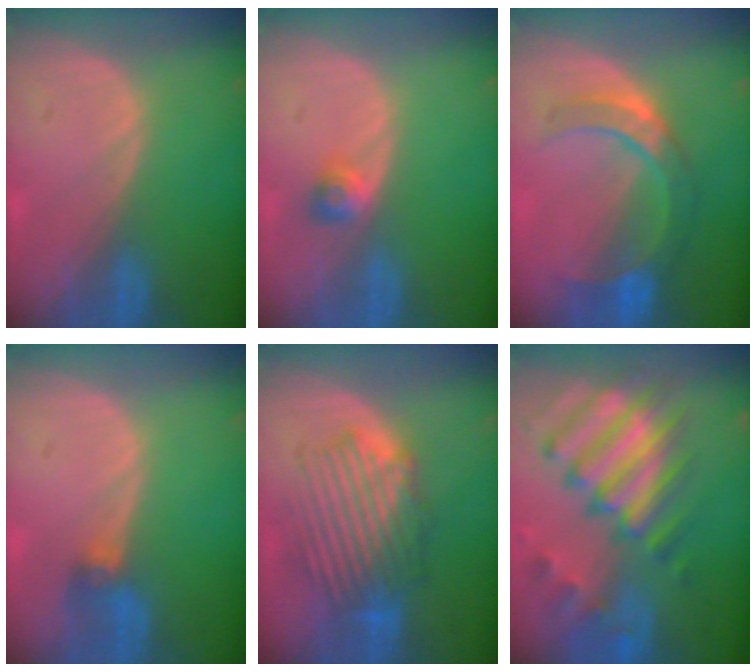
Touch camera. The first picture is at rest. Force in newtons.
{"total": 2.6, "press": 2.3, "slide": 1.2}
{"total": 7.0, "press": 6.9, "slide": 1.0}
{"total": 2.8, "press": 2.6, "slide": 1.1}
{"total": 8.7, "press": 8.5, "slide": 2.2}
{"total": 12.8, "press": 10.6, "slide": 7.1}